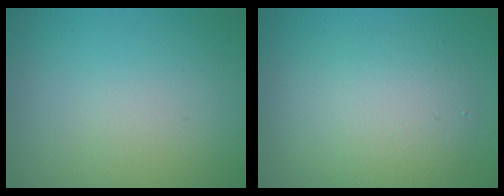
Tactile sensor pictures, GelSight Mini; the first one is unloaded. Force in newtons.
{"total": 4.8, "press": 4.8, "slide": 0.1}